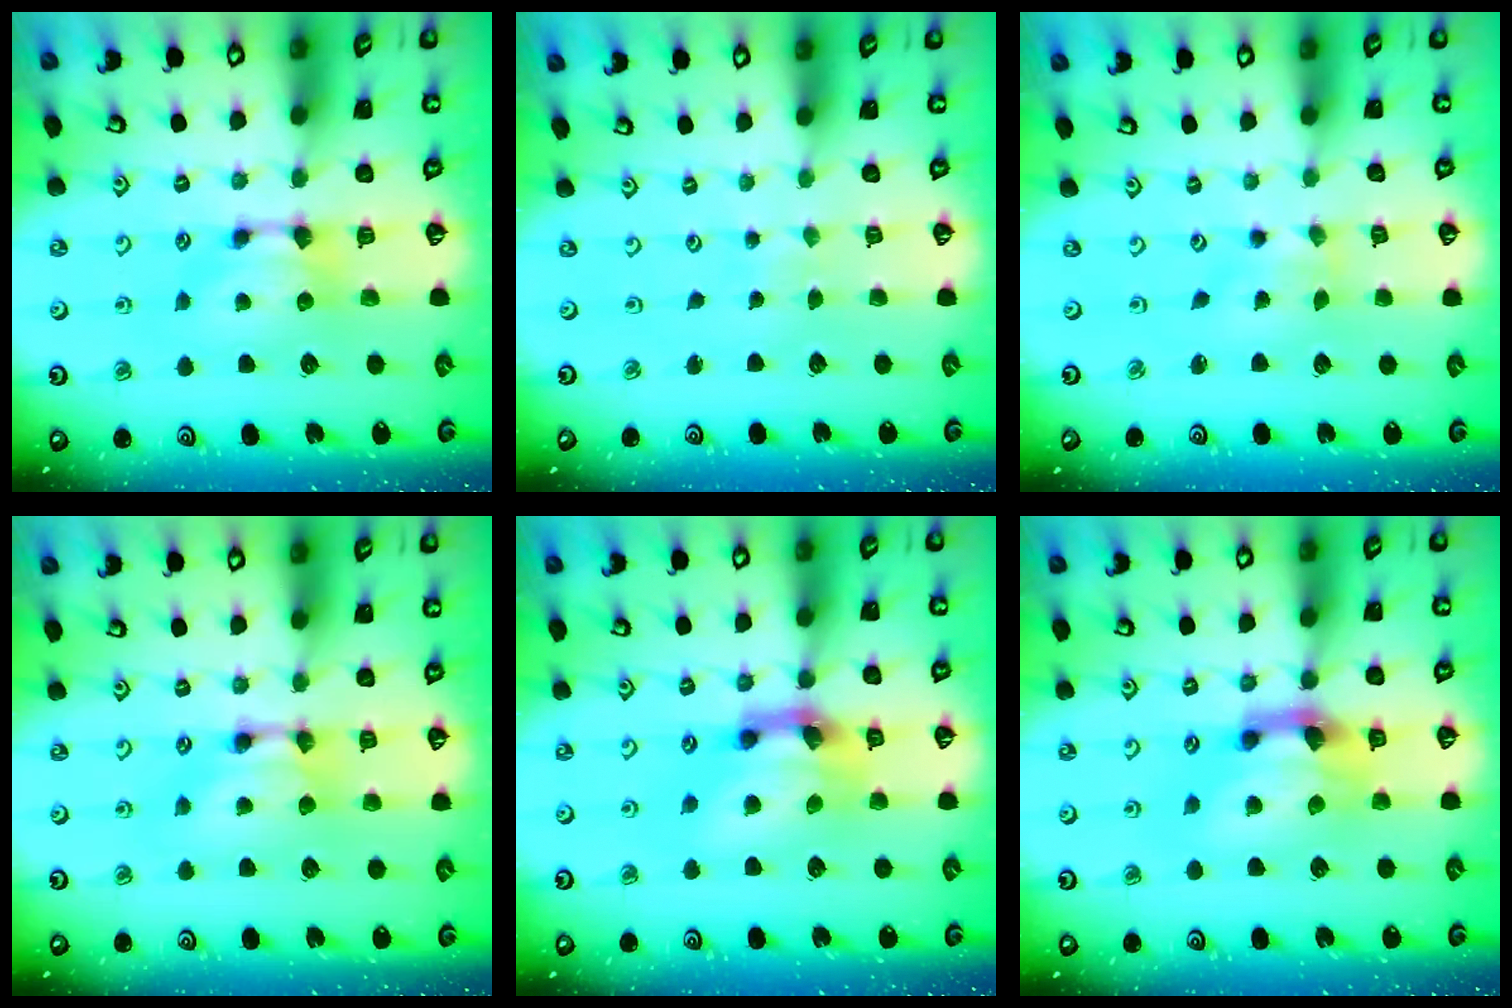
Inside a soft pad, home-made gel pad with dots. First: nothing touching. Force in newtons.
{"total": 5.2, "press": 5.2, "slide": 0.4}
{"total": 2.7, "press": 2.6, "slide": 1.0}
{"total": 1.8, "press": 1.7, "slide": 0.0}
{"total": 6.7, "press": 6.2, "slide": 2.4}
{"total": 4.6, "press": 4.1, "slide": 1.9}